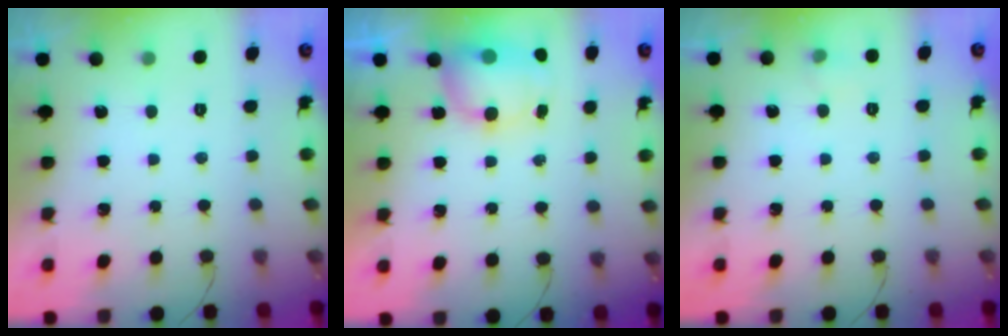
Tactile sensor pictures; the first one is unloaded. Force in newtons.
{"total": 7.7, "press": 7.2, "slide": 2.5}
{"total": 4.2, "press": 4.1, "slide": 1.0}